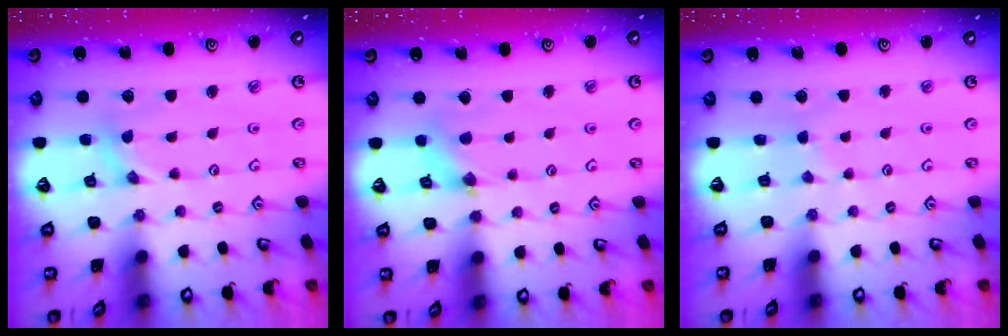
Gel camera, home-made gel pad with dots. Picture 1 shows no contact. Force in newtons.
{"total": 2.7, "press": 2.7, "slide": 0.4}
{"total": 1.6, "press": 1.6, "slide": 0.2}